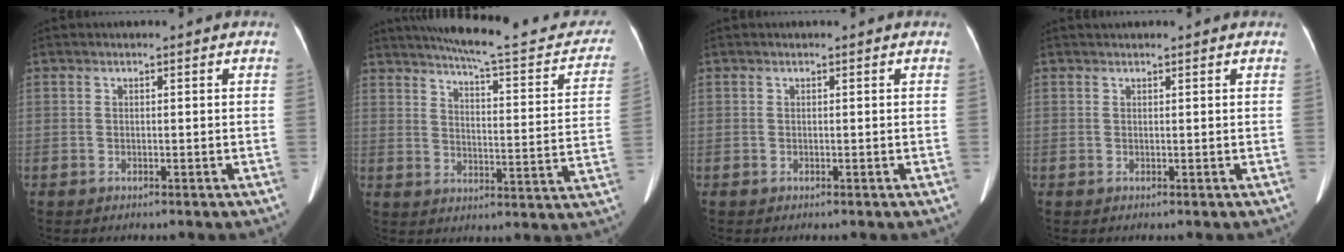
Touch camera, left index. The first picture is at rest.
{"total": 21.7, "force": [19.0, 3.7, 9.9], "torque": [-0.125, -0.021, 0.232]}
{"total": 0.0}
{"total": 1.9, "force": [1.8, 0.2, 0.6], "torque": [-0.009, 0.028, 0.027]}